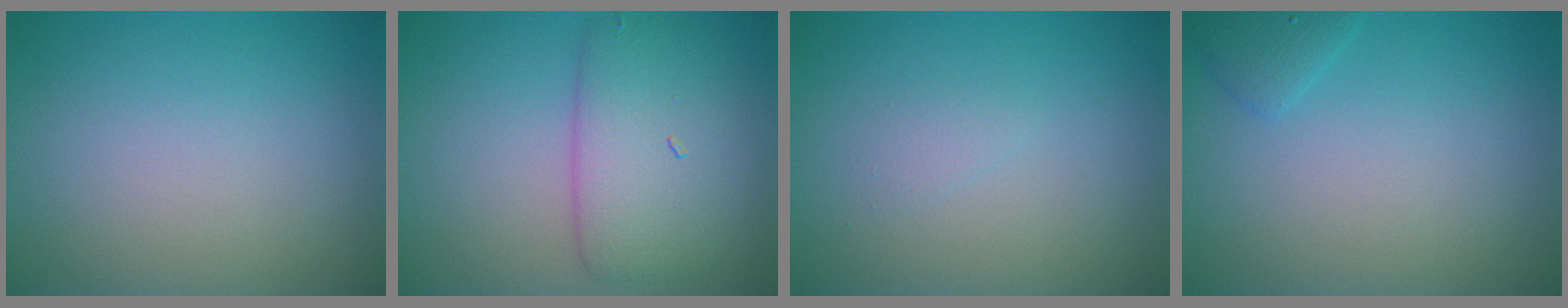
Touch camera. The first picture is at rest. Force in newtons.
{"total": 5.6, "press": 5.6, "slide": 0.1}
{"total": 0.7, "press": 0.7, "slide": 0.1}
{"total": 1.3, "press": 1.3, "slide": 0.2}